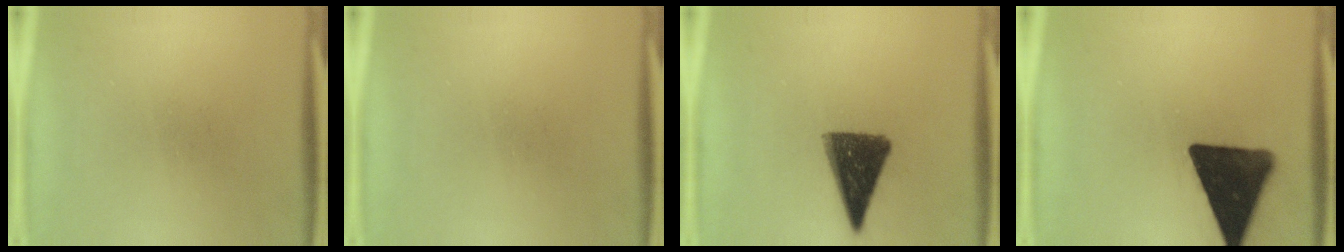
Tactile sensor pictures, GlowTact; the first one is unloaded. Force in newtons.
{"total": 0.0}
{"total": 12.5}
{"total": 17.2}